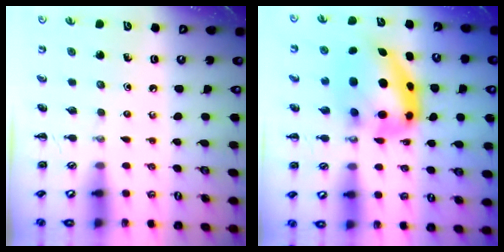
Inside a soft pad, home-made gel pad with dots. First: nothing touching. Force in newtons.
{"total": 11.3, "press": 11.0, "slide": 2.8}